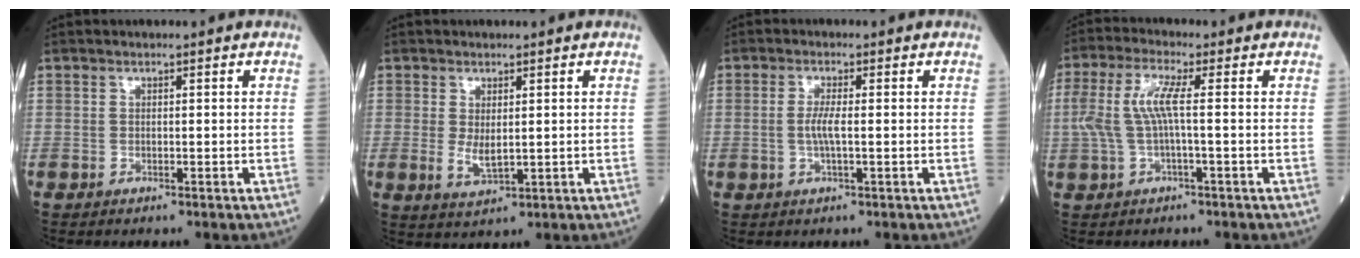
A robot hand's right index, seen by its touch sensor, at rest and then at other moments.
{"total": 3.1, "force": [0.1, 1.3, 2.8], "torque": [-0.051, -0.009, 0.010]}
{"total": 2.7, "force": [-0.3, 0.1, 2.7], "torque": [-0.059, -0.001, -0.007]}
{"total": 5.5, "force": [0.2, 0.8, 5.4], "torque": [-0.129, 0.018, 0.004]}